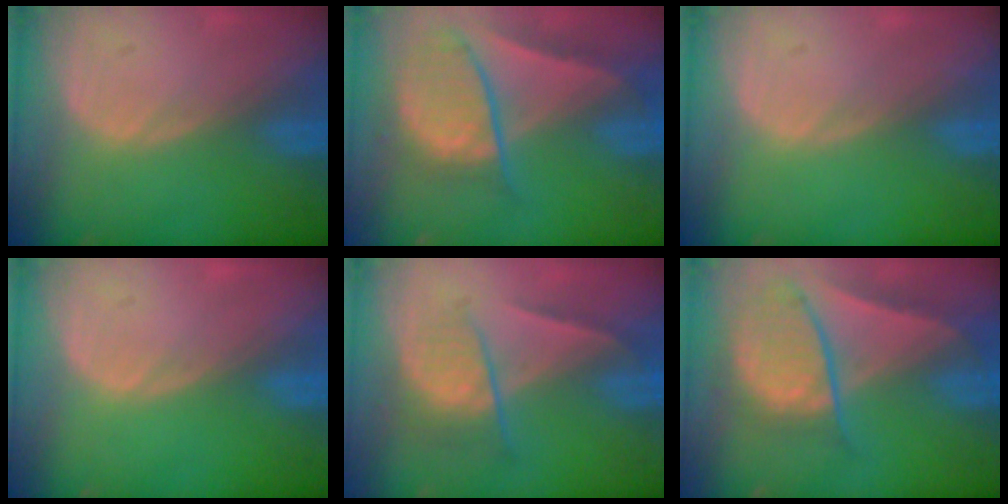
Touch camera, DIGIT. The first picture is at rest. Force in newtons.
{"total": 9.5, "press": 8.2, "slide": 4.8}
{"total": 0.0}
{"total": 0.0}
{"total": 6.7, "press": 5.8, "slide": 3.5}
{"total": 9.4, "press": 8.1, "slide": 4.7}